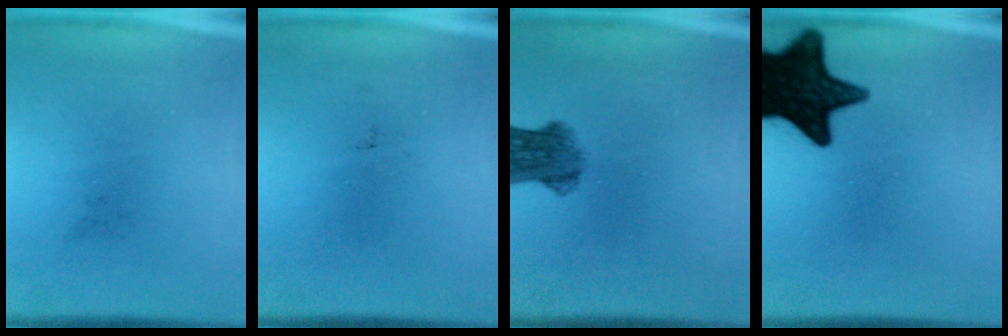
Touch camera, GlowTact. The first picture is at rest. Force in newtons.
{"total": 0.0}
{"total": 5.7}
{"total": 16.5}